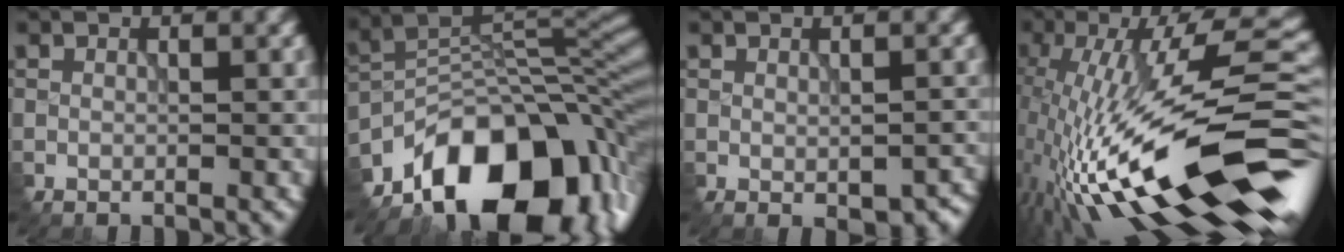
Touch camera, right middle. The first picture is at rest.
{"total": 14.4, "force": [-8.7, 7.6, 8.5], "torque": [-0.134, 0.006, -0.144]}
{"total": 2.9, "force": [-1.3, 1.5, 2.2], "torque": [-0.029, -0.009, -0.007]}
{"total": 17.1, "force": [-2.6, 5.5, 15.9], "torque": [-0.281, 0.037, -0.057]}